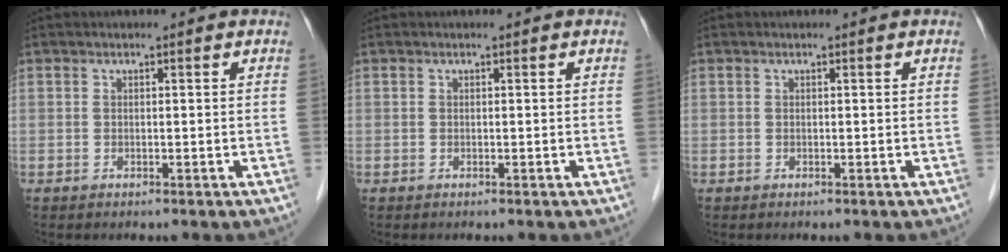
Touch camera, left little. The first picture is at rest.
{"total": 0.0}
{"total": 0.0}